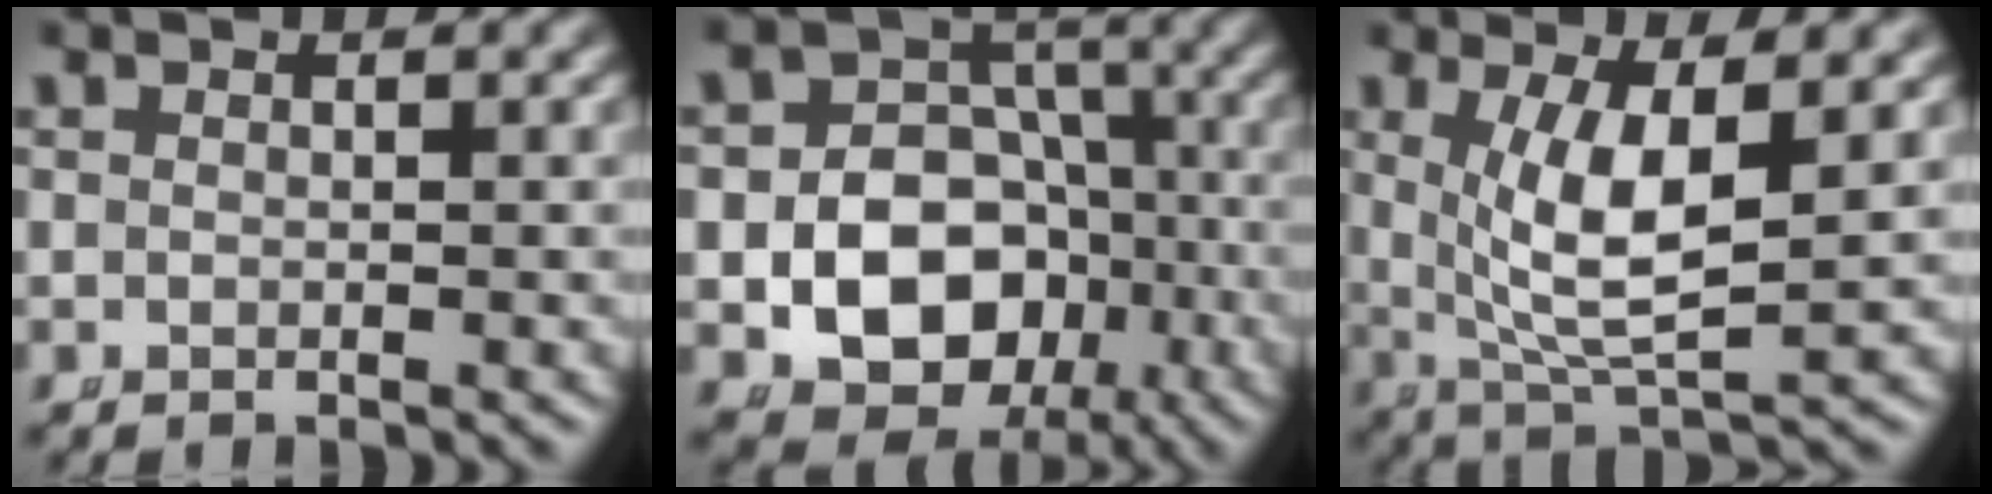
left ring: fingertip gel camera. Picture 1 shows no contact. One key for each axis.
{"total": 10.8, "fx": -2.6, "fy": 9.3, "fz": 4.8, "tx": -0.095, "ty": -0.042, "tz": -0.036}
{"total": 6.9, "fx": 1.1, "fy": 2.9, "fz": 6.2, "tx": -0.116, "ty": -0.017, "tz": 0.034}